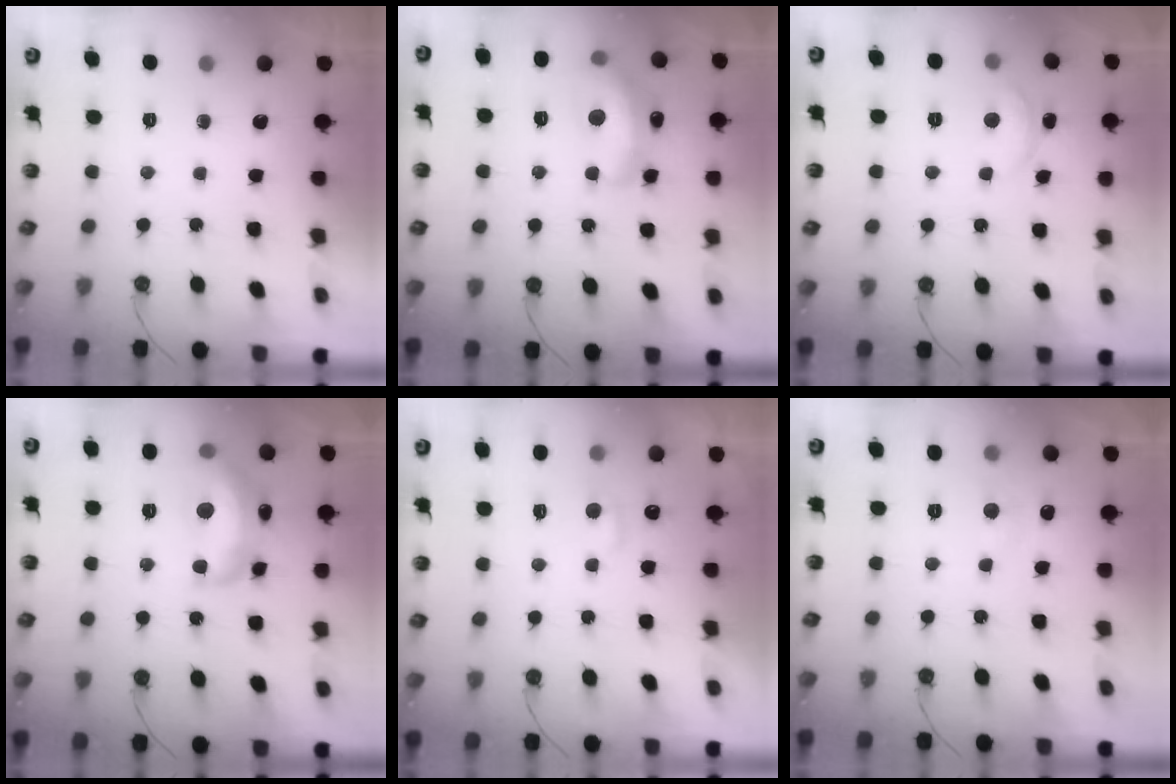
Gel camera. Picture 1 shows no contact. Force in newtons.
{"total": 9.1, "press": 9.1, "slide": 0.7}
{"total": 1.5, "press": 1.3, "slide": 0.7}
{"total": 8.1, "press": 8.1, "slide": 0.7}
{"total": 1.3, "press": 1.2, "slide": 0.5}
{"total": 0.6, "press": 0.1, "slide": 0.6}